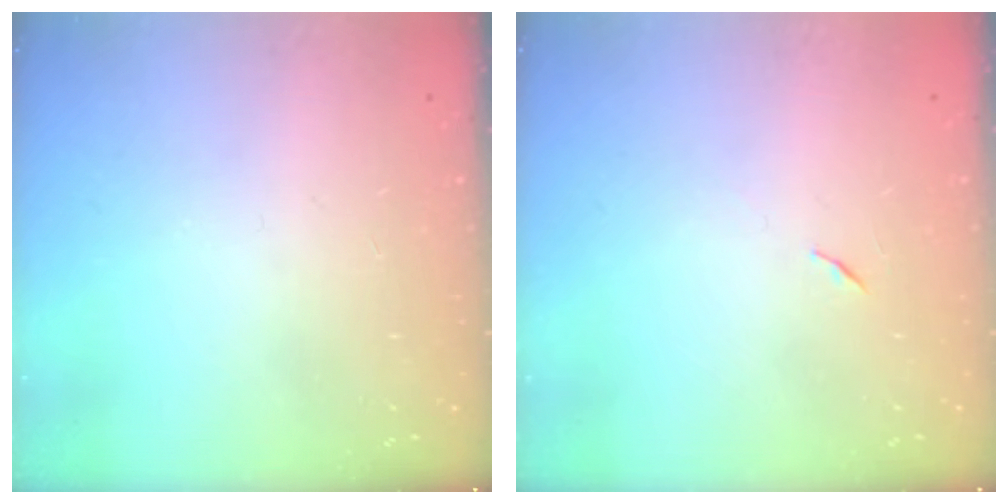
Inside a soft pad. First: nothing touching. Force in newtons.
{"total": 5.3, "press": 4.8, "slide": 2.2}